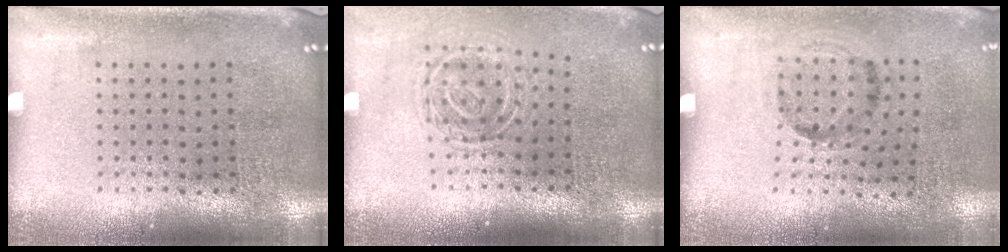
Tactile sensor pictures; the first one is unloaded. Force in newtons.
{"total": 1.7, "press": 1.2, "slide": 1.1}
{"total": 1.2, "press": 0.8, "slide": 0.9}